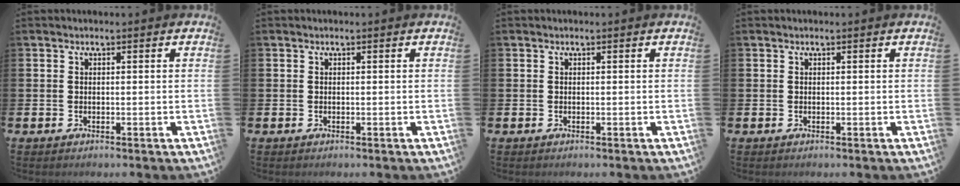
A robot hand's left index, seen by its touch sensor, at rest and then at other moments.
{"total": 0.0}
{"total": 0.0}
{"total": 0.0}